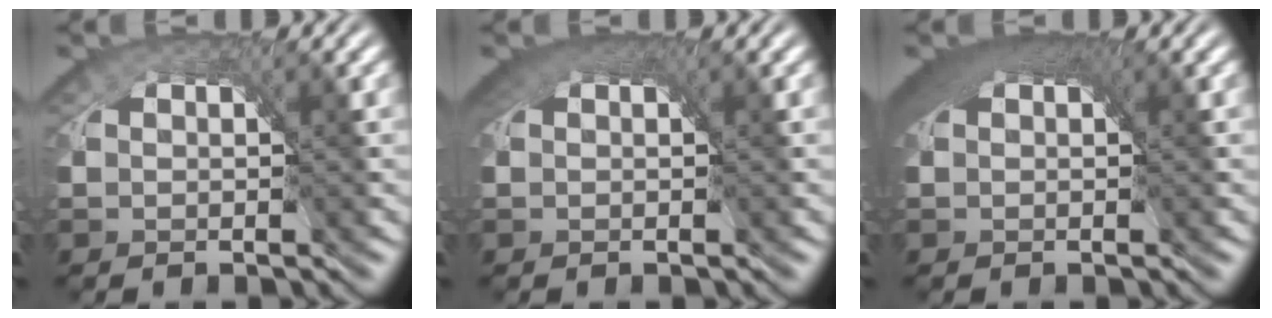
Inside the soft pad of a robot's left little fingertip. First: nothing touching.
{"total": 2.5, "force": [0.9, 1.5, 1.8], "torque": [-0.032, -0.004, 0.013]}
{"total": 4.7, "force": [1.6, 2.6, 3.6], "torque": [-0.067, -0.008, 0.022]}